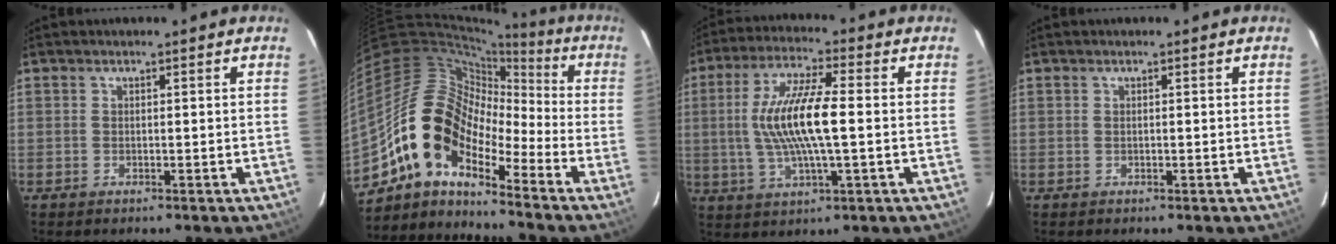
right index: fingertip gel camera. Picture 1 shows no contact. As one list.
[{"total": 13.7, "force": [-8.6, 6.7, 8.3], "torque": [-0.140, 0.012, -0.182]}, {"total": 13.0, "force": [0.0, 2.3, 12.8], "torque": [-0.250, 0.003, -0.001]}, {"total": 0.0}]